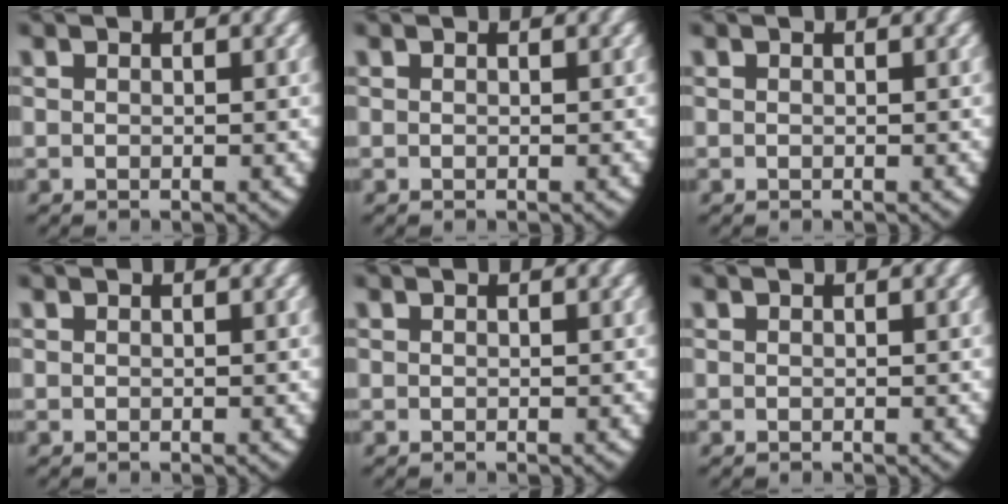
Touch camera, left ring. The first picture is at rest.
{"total": 0.0}
{"total": 0.0}
{"total": 0.0}
{"total": 0.0}
{"total": 0.0}